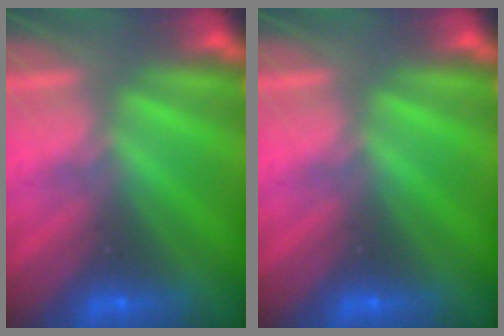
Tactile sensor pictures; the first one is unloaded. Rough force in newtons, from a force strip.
{"total": 0.0}